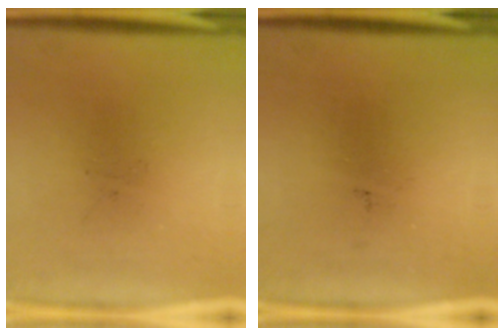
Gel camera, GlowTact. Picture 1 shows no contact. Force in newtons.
{"total": 0.0}